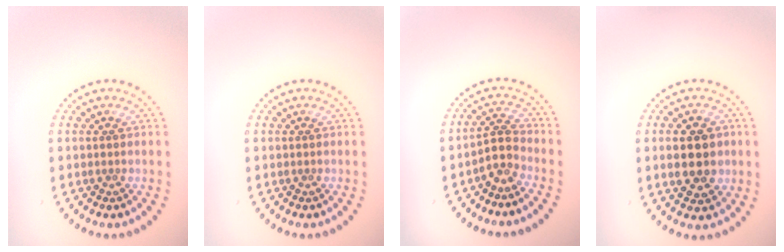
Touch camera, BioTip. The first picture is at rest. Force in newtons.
{"total": 0.0}
{"total": 2.4, "press": 1.8, "slide": 1.6}
{"total": 4.7, "press": 4.7, "slide": 0.1}